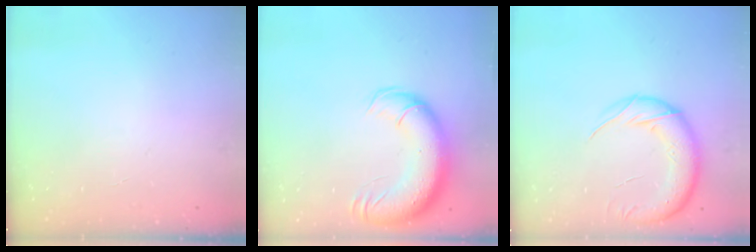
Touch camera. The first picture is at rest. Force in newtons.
{"total": 20.1, "press": 19.5, "slide": 4.6}
{"total": 16.6, "press": 16.0, "slide": 4.1}